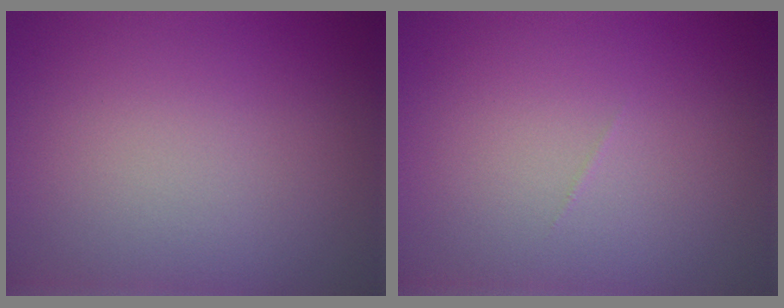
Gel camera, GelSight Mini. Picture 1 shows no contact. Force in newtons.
{"total": 0.0}